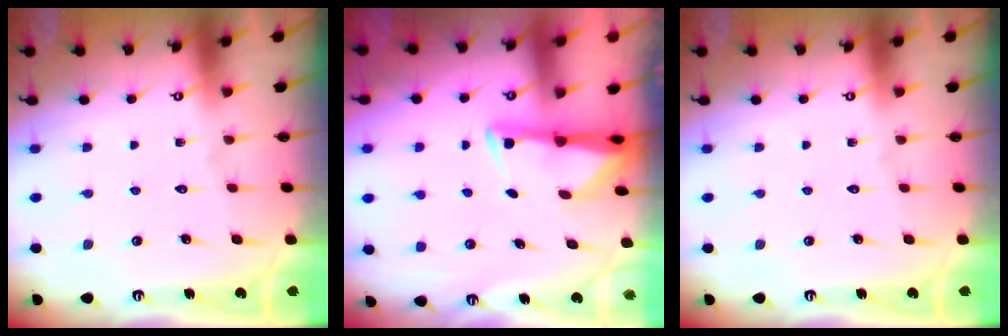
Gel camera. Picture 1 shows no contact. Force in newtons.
{"total": 3.0, "press": 2.9, "slide": 0.5}
{"total": 0.0}